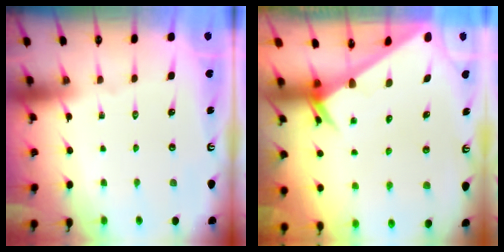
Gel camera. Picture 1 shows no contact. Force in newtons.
{"total": 2.5, "press": 2.5, "slide": 0.1}